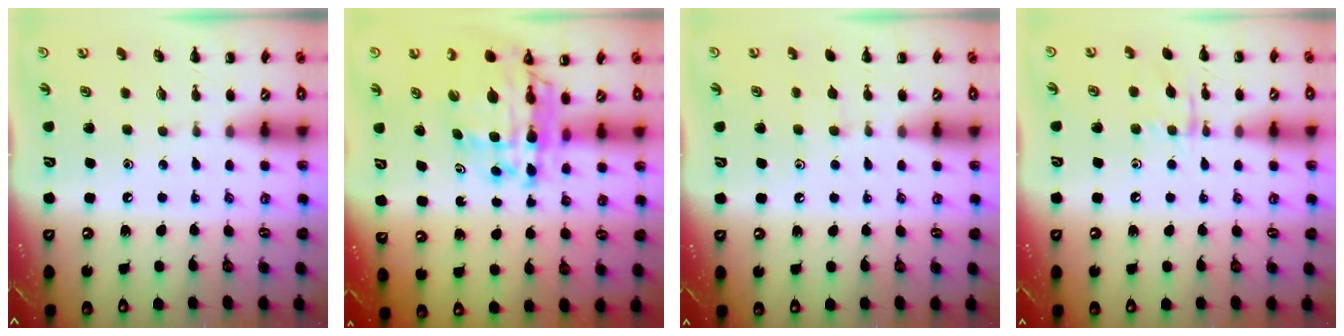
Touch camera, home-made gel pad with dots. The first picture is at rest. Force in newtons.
{"total": 15.2, "press": 14.6, "slide": 4.2}
{"total": 4.9, "press": 4.7, "slide": 1.5}
{"total": 7.8, "press": 7.8, "slide": 0.9}